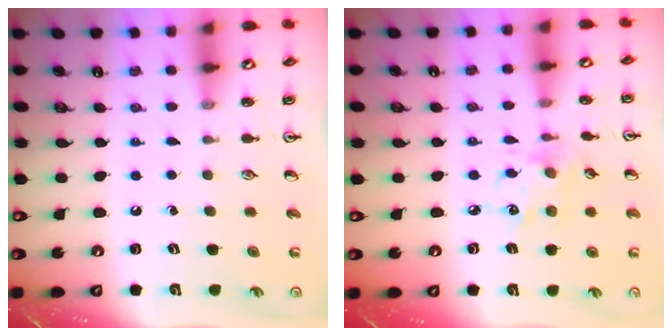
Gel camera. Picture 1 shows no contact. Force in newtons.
{"total": 6.3, "press": 6.1, "slide": 1.6}